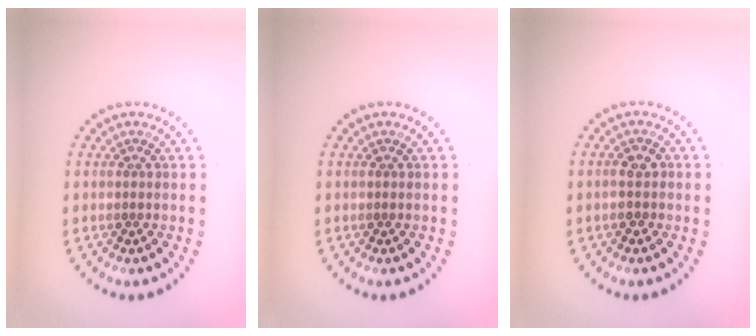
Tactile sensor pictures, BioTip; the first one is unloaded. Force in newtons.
{"total": 0.0}
{"total": 1.7, "press": 1.7, "slide": 0.4}